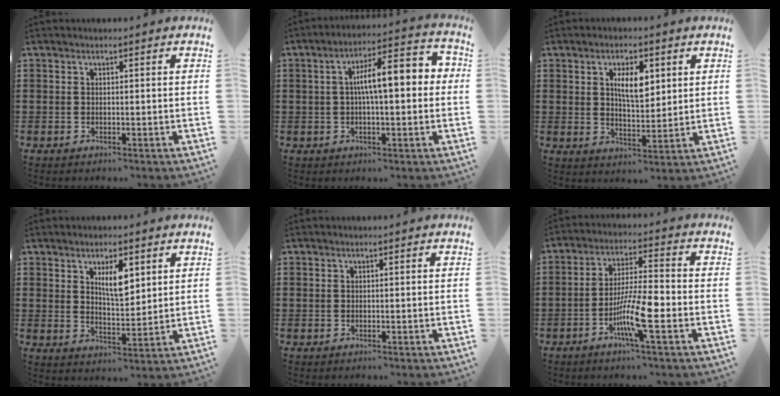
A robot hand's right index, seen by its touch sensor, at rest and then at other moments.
{"total": 8.7, "force": [0.3, 2.8, 8.2], "torque": [-0.142, 0.014, 0.000]}
{"total": 5.8, "force": [2.0, 2.3, 4.9], "torque": [-0.087, 0.002, 0.030]}
{"total": 5.4, "force": [2.6, 1.9, 4.3], "torque": [-0.076, 0.000, 0.041]}
{"total": 0.0}
{"total": 9.0, "force": [-3.5, 1.0, 8.2], "torque": [-0.160, -0.009, -0.066]}